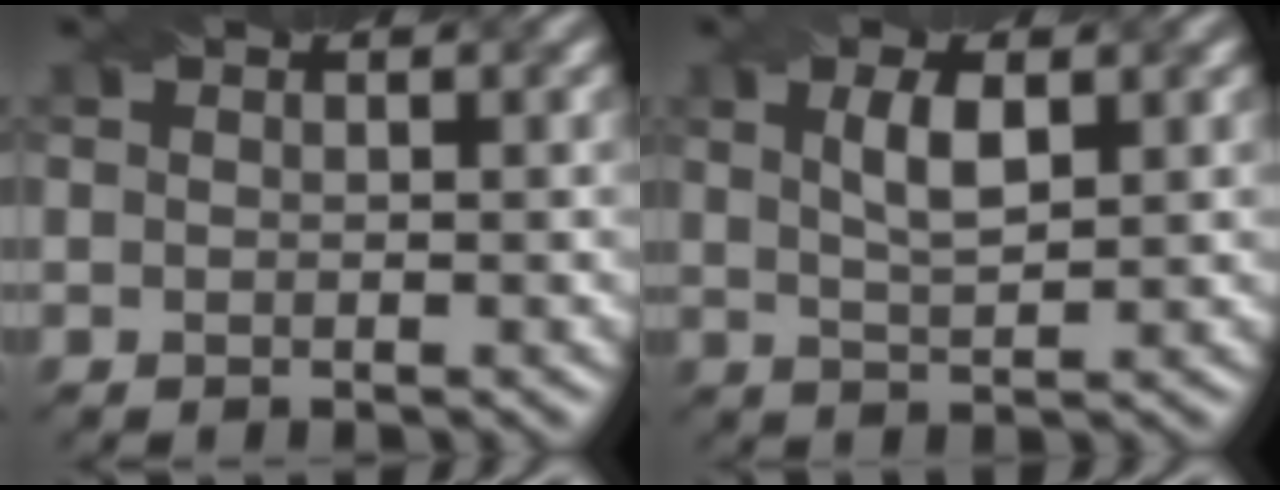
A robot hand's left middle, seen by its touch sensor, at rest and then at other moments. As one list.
[{"total": 2.9, "force": [0.9, 1.0, 2.5], "torque": [-0.052, 0.004, 0.020]}]